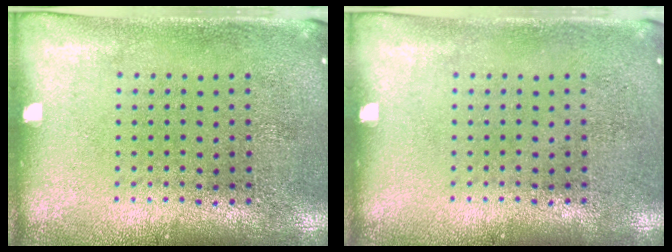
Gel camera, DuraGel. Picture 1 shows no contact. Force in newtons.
{"total": 0.0}